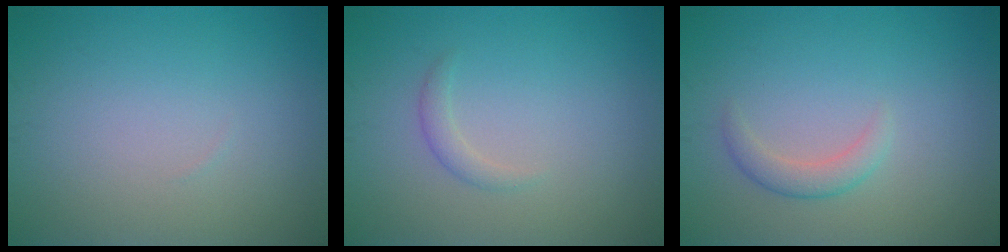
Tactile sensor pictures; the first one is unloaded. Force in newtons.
{"total": 1.1, "press": 1.1, "slide": 0.0}
{"total": 1.7, "press": 1.7, "slide": 0.1}